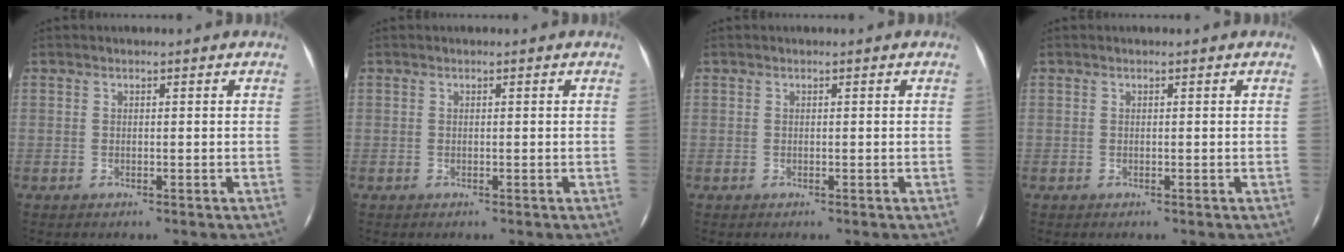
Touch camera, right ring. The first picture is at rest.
{"total": 0.0}
{"total": 0.0}
{"total": 0.0}